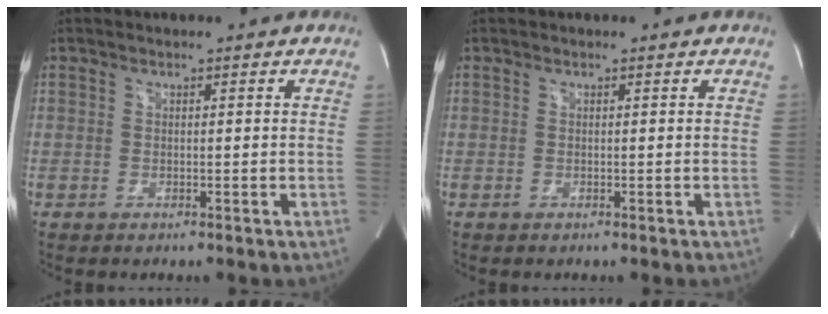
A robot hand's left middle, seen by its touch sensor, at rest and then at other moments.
{"total": 0.0}